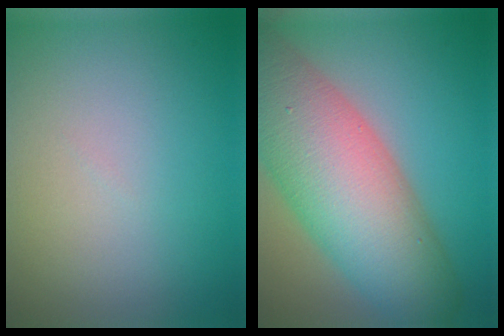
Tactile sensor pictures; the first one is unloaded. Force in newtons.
{"total": 13.4, "press": 13.3, "slide": 0.5}